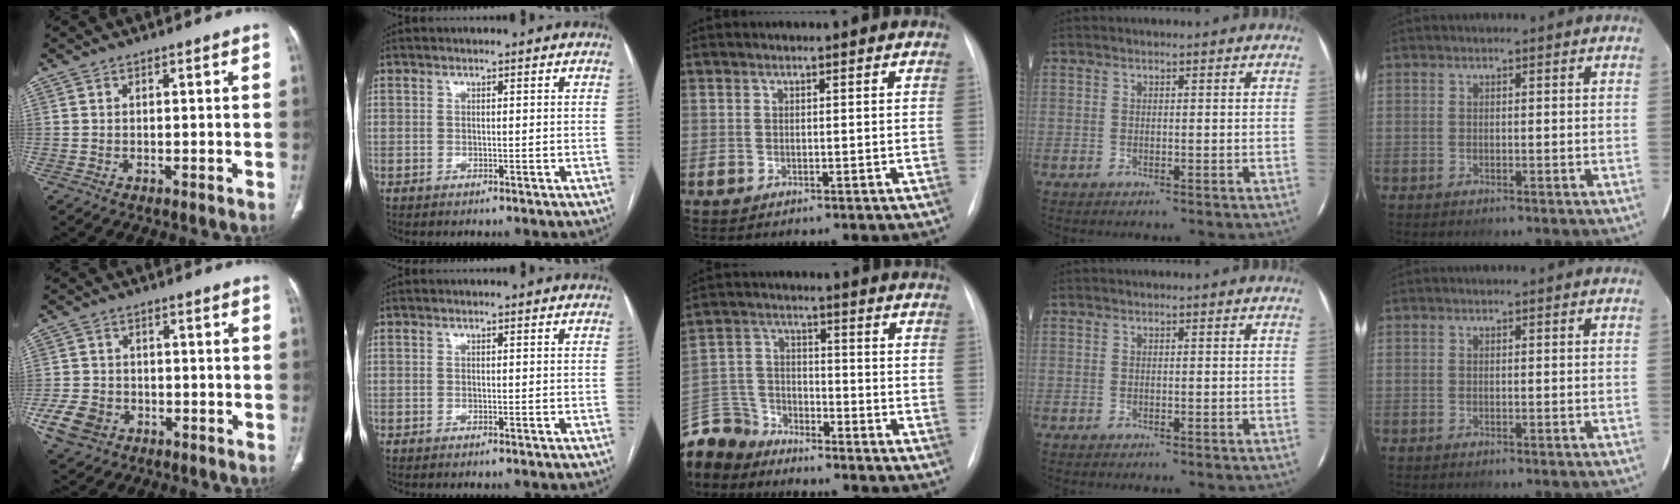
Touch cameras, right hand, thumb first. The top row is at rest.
{"thumb": {"total": 7.5, "force": [-3.0, 5.9, 3.5], "torque": [-0.067, 0.016, -0.048]}, "middle": {"total": 10.4, "force": [-9.7, 3.9, 0.6], "torque": [-0.026, 0.012, -0.191]}}